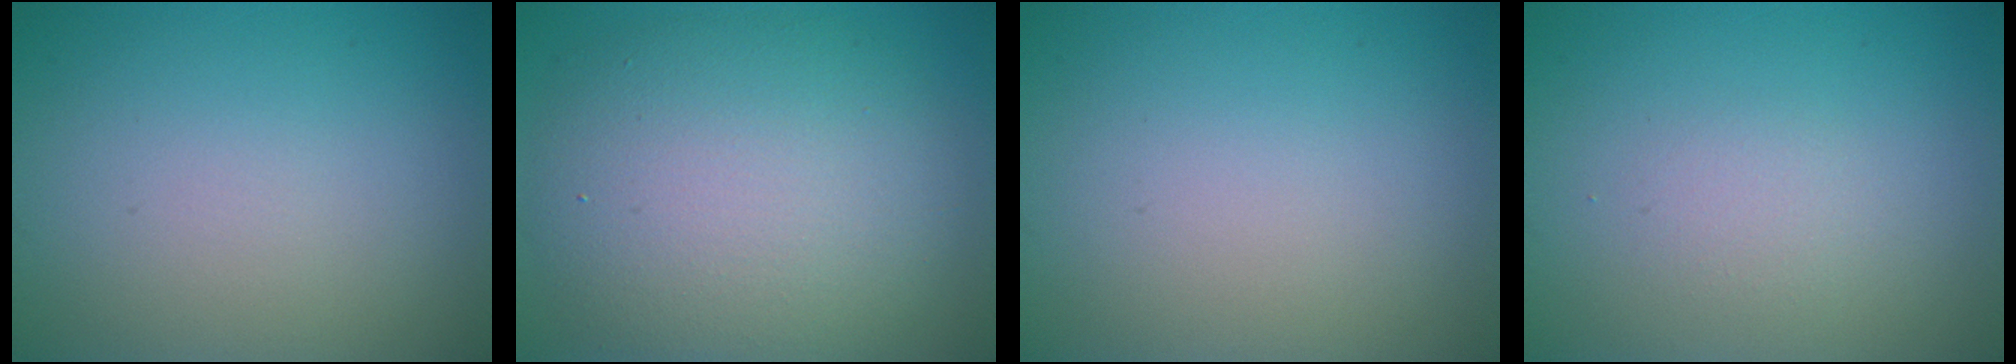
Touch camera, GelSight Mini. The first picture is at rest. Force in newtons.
{"total": 9.6, "press": 9.6, "slide": 0.4}
{"total": 0.0}
{"total": 1.1, "press": 1.1, "slide": 0.0}